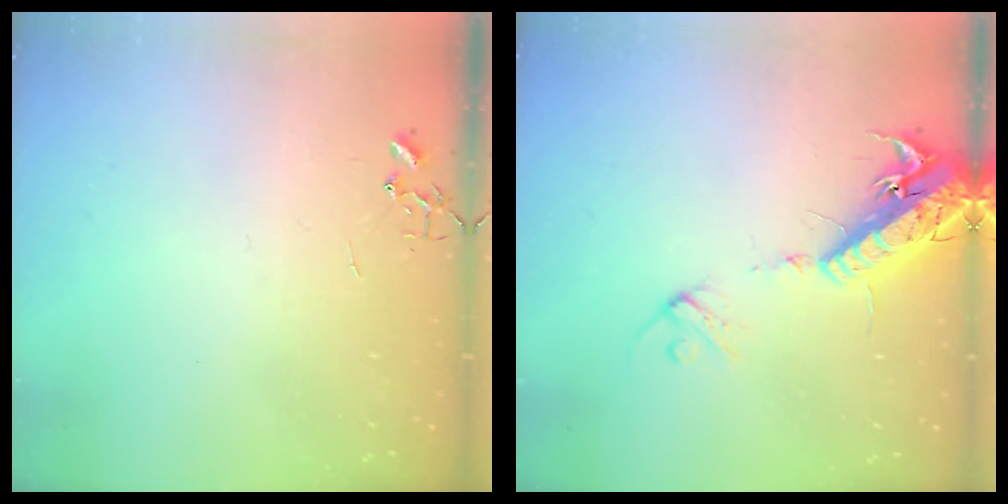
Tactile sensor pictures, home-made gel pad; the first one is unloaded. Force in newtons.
{"total": 17.8, "press": 17.4, "slide": 3.8}